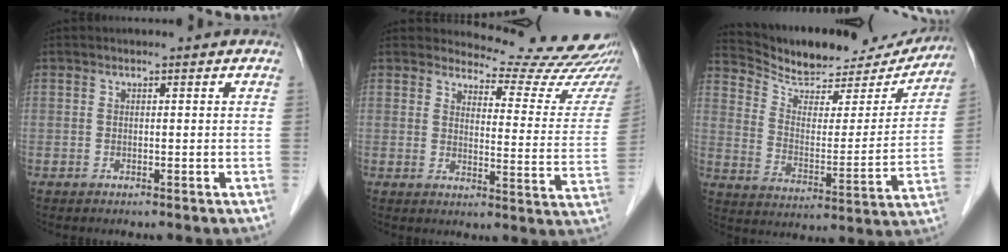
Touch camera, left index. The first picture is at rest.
{"total": 17.6, "force": [17.1, 2.6, 3.1], "torque": [-0.018, -0.108, 0.169]}
{"total": 19.6, "force": [18.4, 5.2, 4.2], "torque": [-0.064, -0.021, 0.263]}